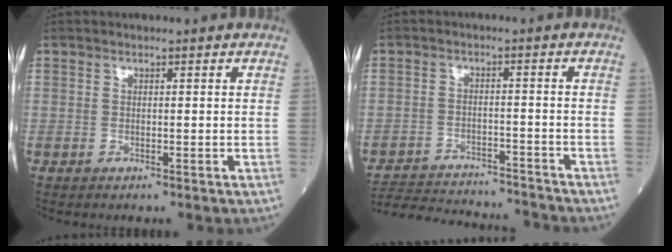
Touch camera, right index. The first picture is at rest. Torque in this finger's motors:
{"motor_torque": [-1.26, -0.89, -0.20, -0.01]}